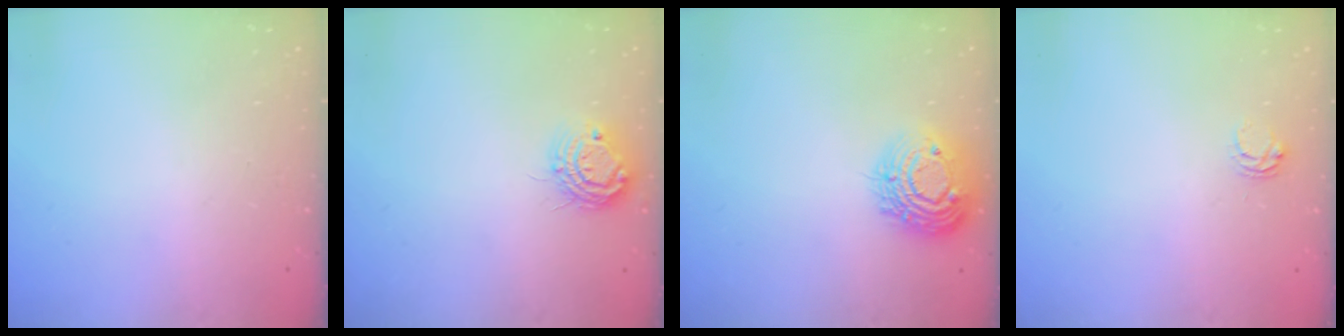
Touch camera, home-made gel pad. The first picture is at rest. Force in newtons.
{"total": 9.2, "press": 9.1, "slide": 0.6}
{"total": 13.7, "press": 13.7, "slide": 0.8}
{"total": 3.9, "press": 3.9, "slide": 0.2}